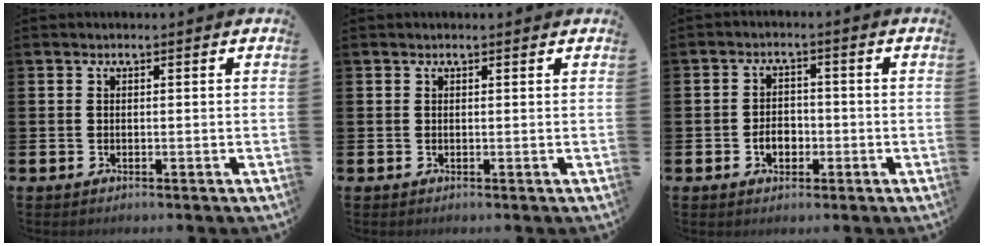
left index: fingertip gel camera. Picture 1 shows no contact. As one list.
[{"total": 0.0}, {"total": 3.2, "force": [-1.1, 2.3, 1.9], "torque": [-0.030, 0.000, -0.025]}]